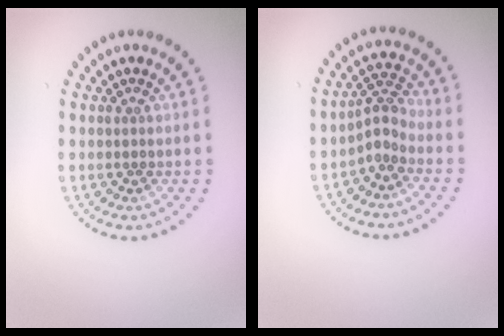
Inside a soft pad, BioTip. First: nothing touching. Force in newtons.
{"total": 2.2, "press": 1.4, "slide": 1.6}